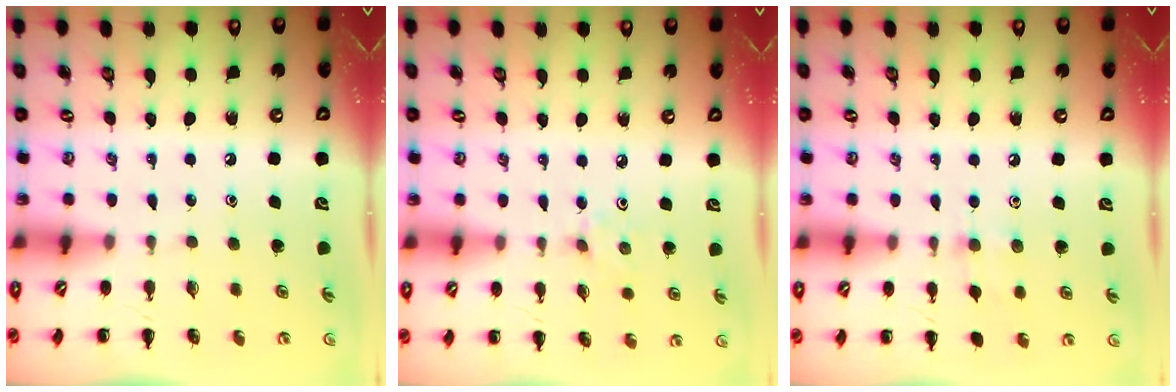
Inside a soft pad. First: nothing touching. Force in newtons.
{"total": 2.4, "press": 2.3, "slide": 0.8}
{"total": 6.6, "press": 6.3, "slide": 2.0}